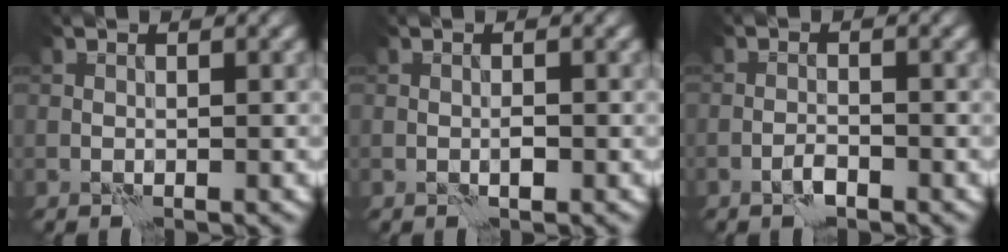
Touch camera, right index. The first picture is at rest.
{"total": 0.7, "force": [-0.2, 0.2, 0.6], "torque": [-0.013, 0.003, -0.005]}
{"total": 1.3, "force": [-1.1, 0.2, 0.8], "torque": [-0.016, 0.004, -0.023]}